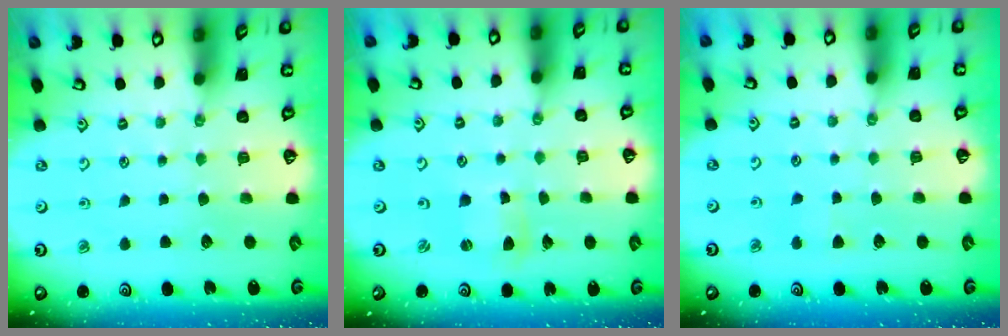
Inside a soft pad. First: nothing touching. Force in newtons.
{"total": 2.6, "press": 2.6, "slide": 0.3}
{"total": 3.0, "press": 3.0, "slide": 0.3}